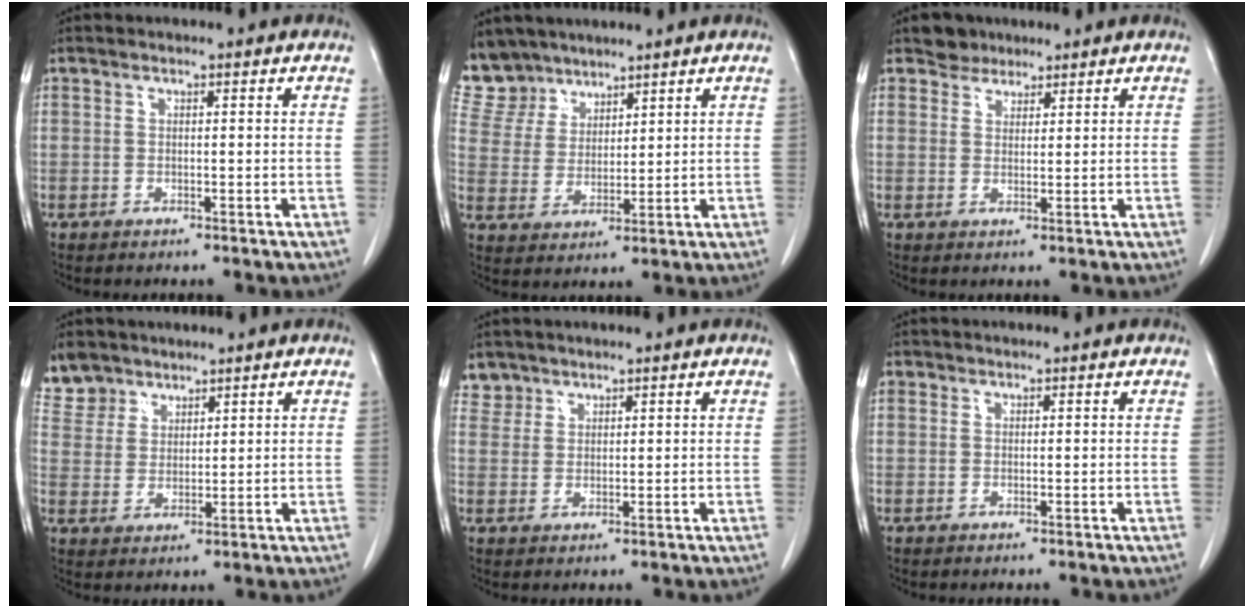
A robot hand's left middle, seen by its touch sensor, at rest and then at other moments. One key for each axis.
{"total": 8.0, "fx": 6.9, "fy": 4.1, "fz": 0.2, "tx": -0.007, "ty": 0.008, "tz": 0.146}
{"total": 2.8, "fx": 2.3, "fy": 1.6, "fz": 0.0, "tx": -0.001, "ty": 0.008, "tz": 0.036}
{"total": 5.9, "fx": 4.7, "fy": 3.5, "fz": 0.1, "tx": 0.004, "ty": 0.004, "tz": 0.096}
{"total": 2.5, "fx": 2.0, "fy": 1.4, "fz": -0.5, "tx": 0.017, "ty": 0.006, "tz": 0.036}
{"total": 0.7, "fx": 0.3, "fy": 0.6, "fz": 0.2, "tx": 0.003, "ty": 0.007, "tz": 0.005}